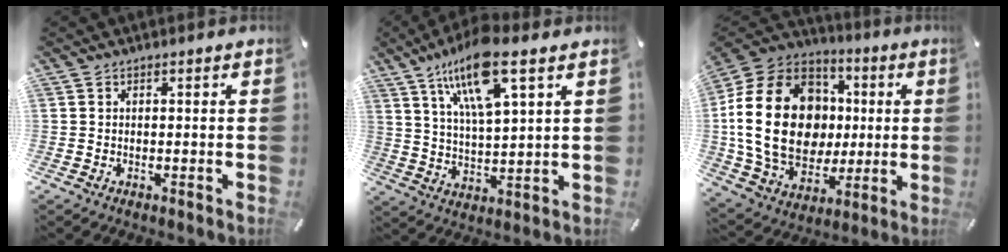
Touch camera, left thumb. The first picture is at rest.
{"total": 14.9, "force": [9.0, 4.3, 11.1], "torque": [-0.212, -0.026, 0.152]}
{"total": 26.3, "force": [1.3, 19.7, 17.3], "torque": [-0.349, 0.016, 0.037]}